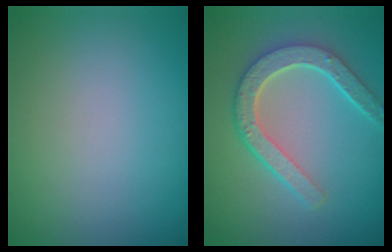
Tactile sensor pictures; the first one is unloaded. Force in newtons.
{"total": 5.0, "press": 4.0, "slide": 3.1}